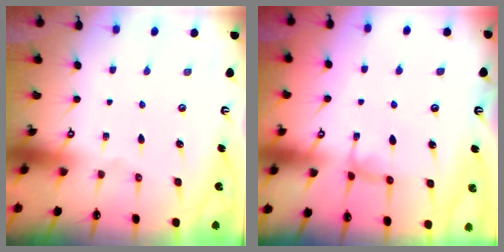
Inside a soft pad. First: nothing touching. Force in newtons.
{"total": 0.6, "press": 0.6, "slide": 0.3}